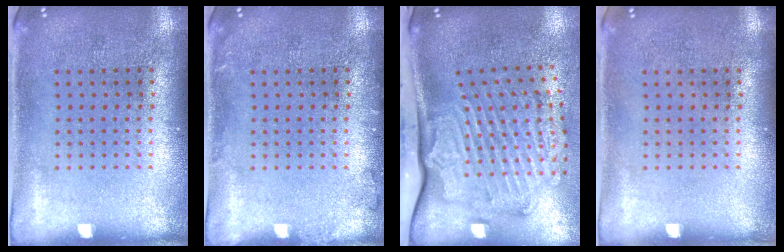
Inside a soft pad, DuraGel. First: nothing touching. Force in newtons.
{"total": 0.9, "press": 0.8, "slide": 0.2}
{"total": 2.6, "press": 2.2, "slide": 1.4}
{"total": 0.0}